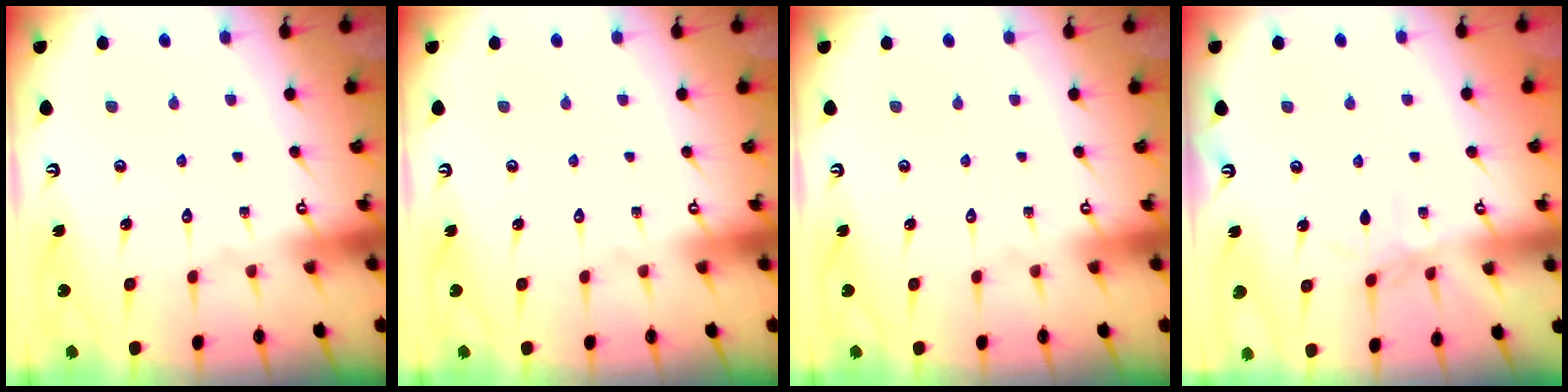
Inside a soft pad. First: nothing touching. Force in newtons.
{"total": 0.0}
{"total": 0.0}
{"total": 1.5, "press": 1.5, "slide": 0.4}